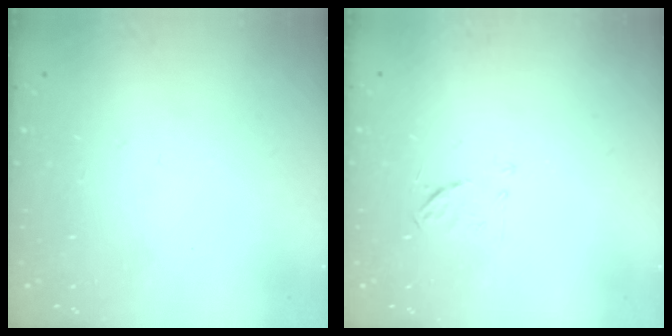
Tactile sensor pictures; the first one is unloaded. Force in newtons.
{"total": 5.3, "press": 5.2, "slide": 0.8}